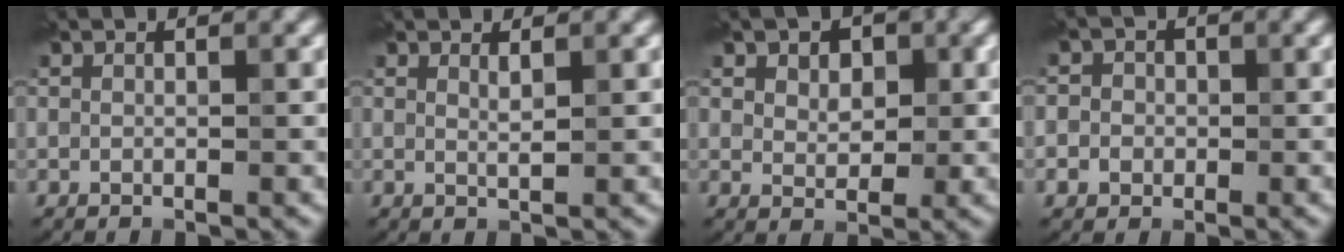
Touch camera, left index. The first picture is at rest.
{"total": 1.0, "force": [0.6, 0.2, 0.7], "torque": [-0.010, -0.003, 0.010]}
{"total": 4.3, "force": [1.9, 2.8, 2.5], "torque": [-0.036, 0.008, 0.017]}
{"total": 2.9, "force": [-0.1, 2.8, 0.9], "torque": [0.012, 0.010, -0.027]}